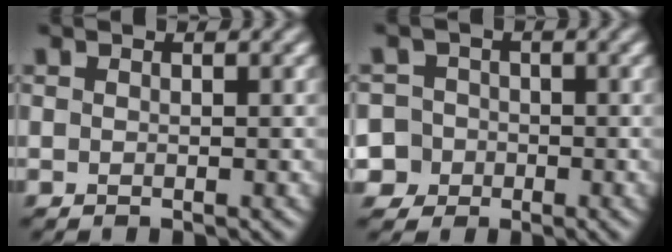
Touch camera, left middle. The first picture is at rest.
{"total": 6.2, "force": [-2.0, 5.7, 1.4], "torque": [-0.024, 0.017, -0.067]}